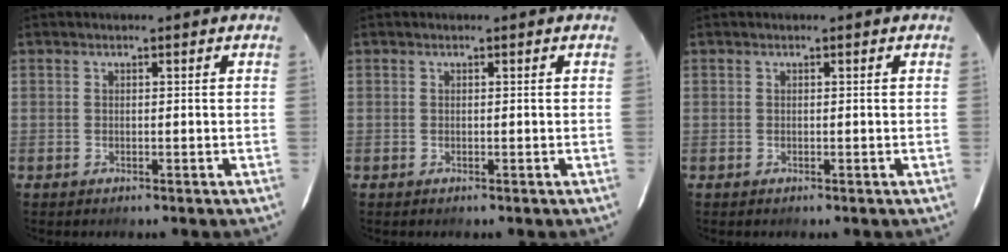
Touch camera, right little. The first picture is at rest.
{"total": 0.0}
{"total": 0.0}